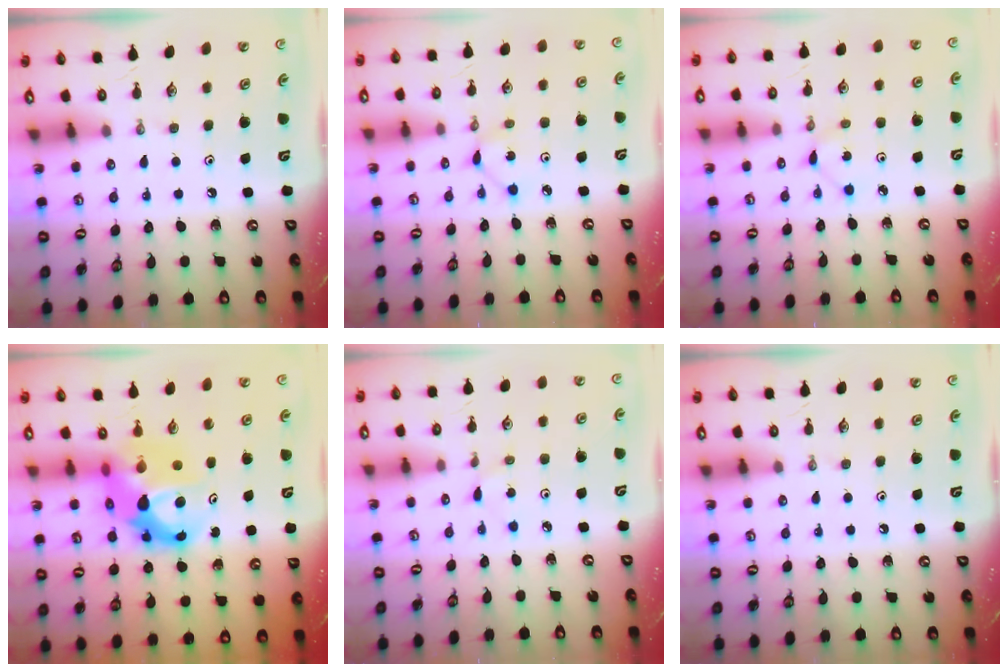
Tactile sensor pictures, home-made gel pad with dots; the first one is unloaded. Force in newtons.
{"total": 2.3, "press": 2.3, "slide": 0.3}
{"total": 1.2, "press": 1.2, "slide": 0.1}
{"total": 10.7, "press": 10.7, "slide": 0.6}
{"total": 1.0, "press": 1.0, "slide": 0.1}
{"total": 0.0}